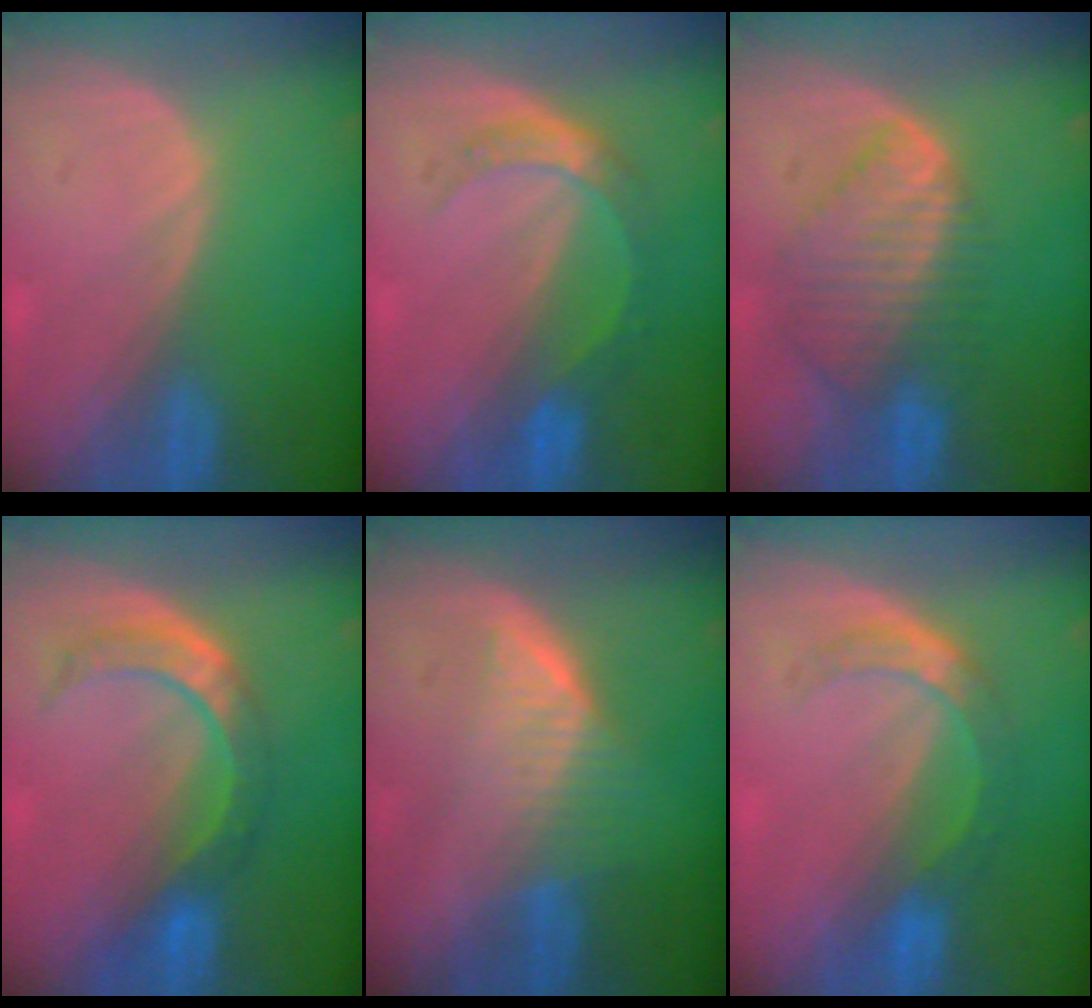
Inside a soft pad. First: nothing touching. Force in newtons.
{"total": 5.4, "press": 4.9, "slide": 2.2}
{"total": 8.3, "press": 7.5, "slide": 3.7}
{"total": 6.8, "press": 6.6, "slide": 1.7}
{"total": 6.5, "press": 5.7, "slide": 3.2}
{"total": 5.5, "press": 4.9, "slide": 2.3}